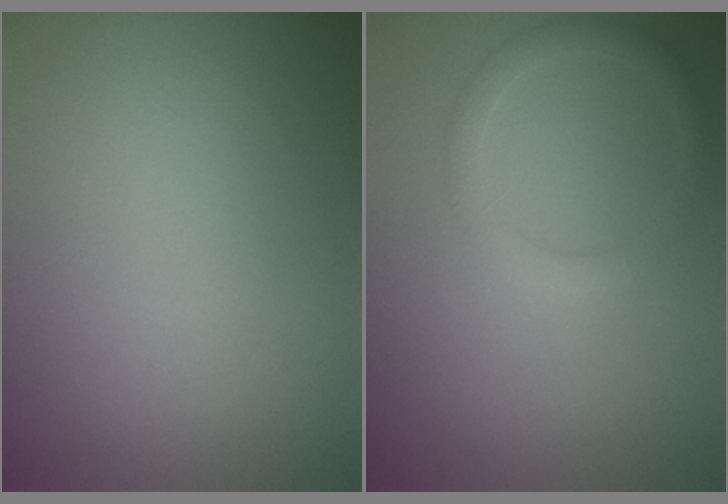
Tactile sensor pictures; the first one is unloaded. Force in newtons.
{"total": 1.7, "press": 1.7, "slide": 0.1}